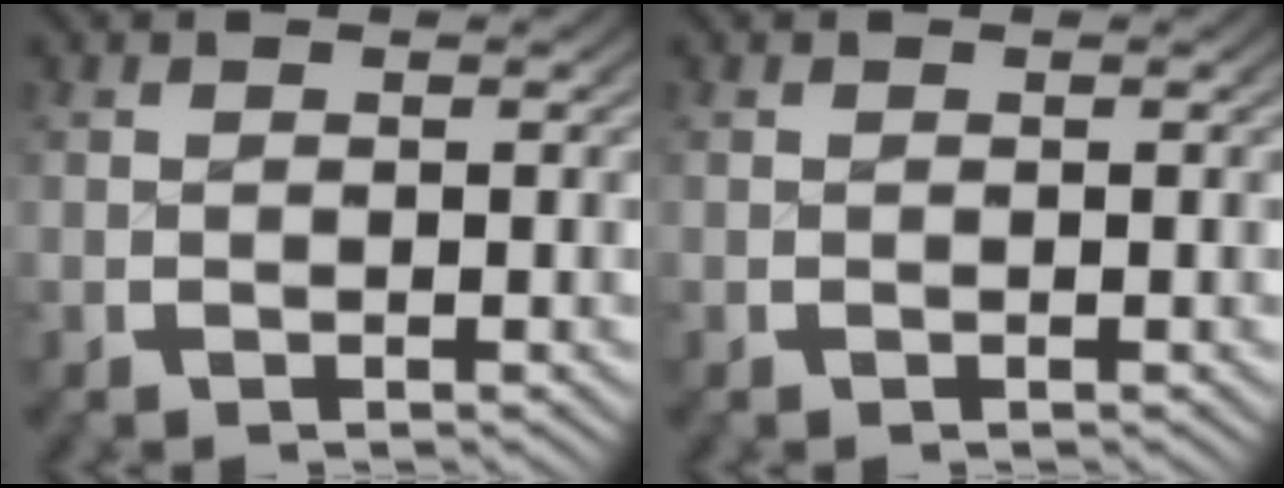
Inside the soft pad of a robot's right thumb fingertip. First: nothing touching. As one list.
[{"total": 0.0}]